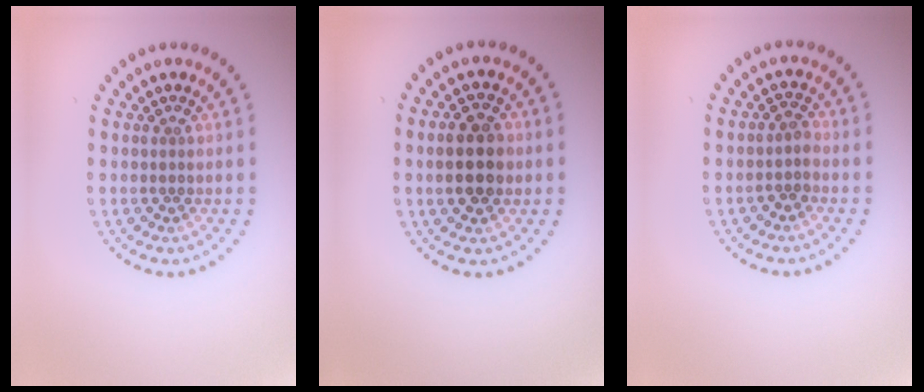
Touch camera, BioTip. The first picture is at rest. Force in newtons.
{"total": 4.3, "press": 4.3, "slide": 0.2}
{"total": 1.5, "press": 1.2, "slide": 0.8}